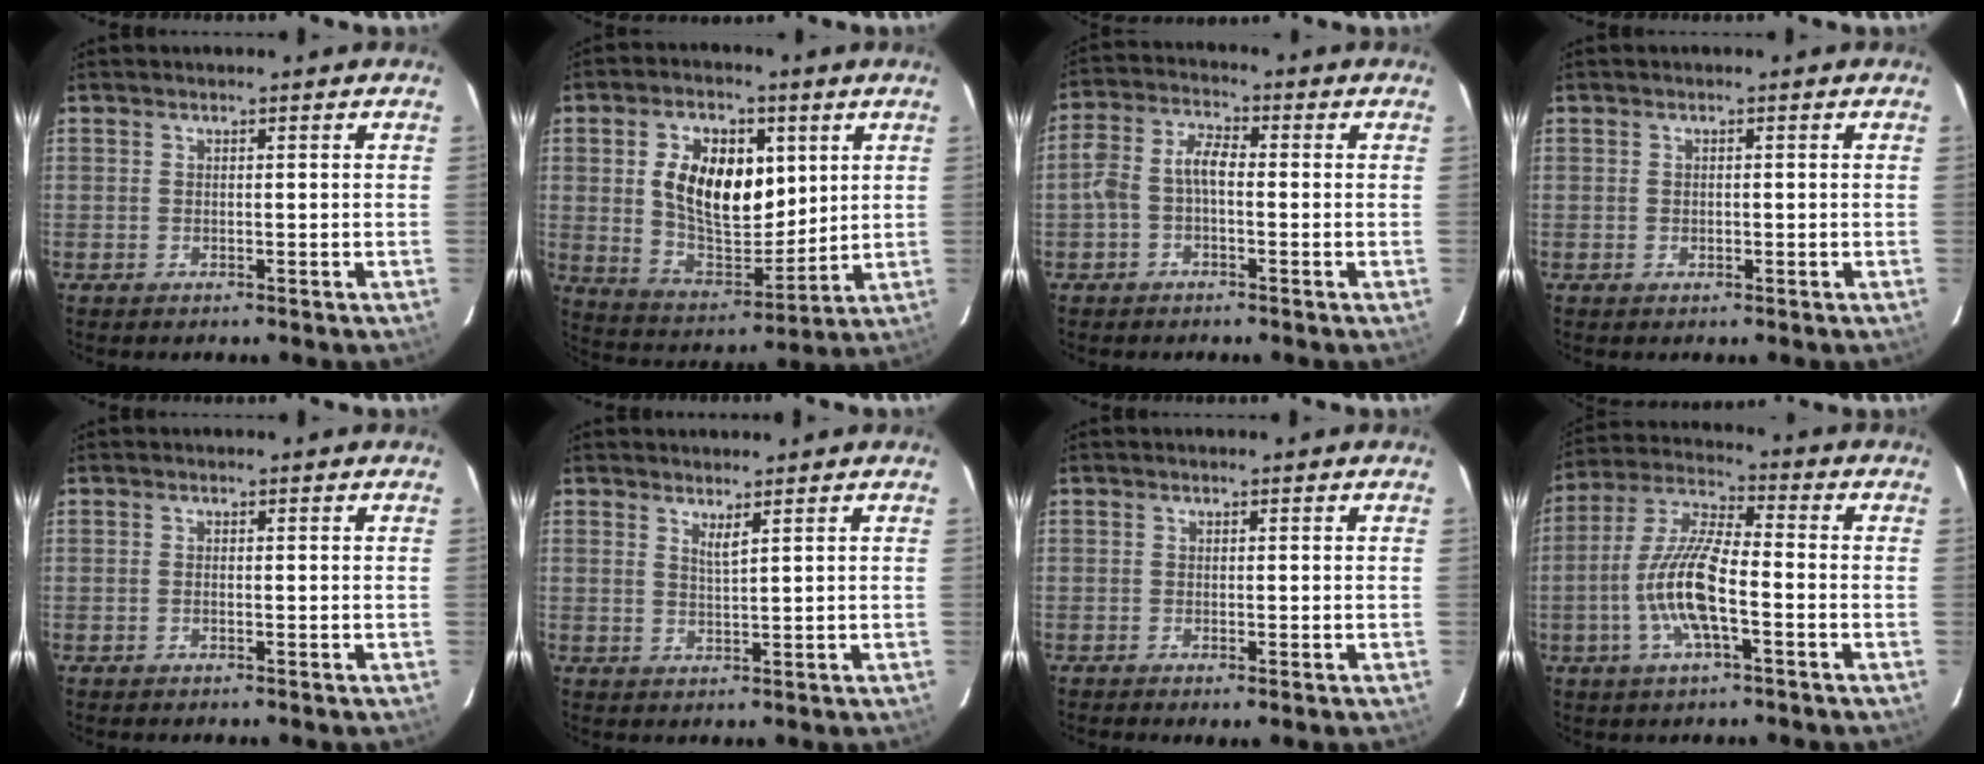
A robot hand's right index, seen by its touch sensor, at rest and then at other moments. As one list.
[{"total": 15.5, "force": [3.8, 9.0, 12.0], "torque": [-0.225, 0.008, 0.080]}, {"total": 5.4, "force": [-1.4, 2.8, 4.4], "torque": [-0.098, 0.022, -0.029]}, {"total": 0.8, "force": [-0.1, 0.8, 0.2], "torque": [-0.002, 0.000, 0.000]}, {"total": 0.0}, {"total": 1.9, "force": [1.4, 0.0, 1.3], "torque": [-0.021, -0.003, 0.023]}, {"total": 0.7, "force": [-0.3, 0.1, 0.7], "torque": [-0.014, -0.002, -0.007]}, {"total": 12.2, "force": [-3.7, 3.0, 11.3], "torque": [-0.235, 0.001, -0.073]}]